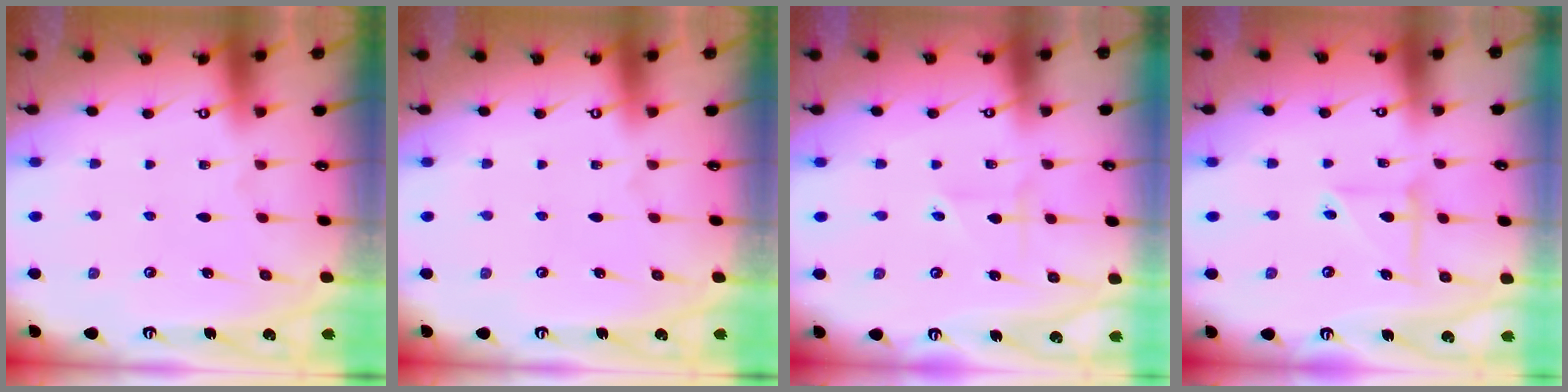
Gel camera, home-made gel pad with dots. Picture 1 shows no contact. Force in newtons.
{"total": 0.0}
{"total": 1.7, "press": 1.5, "slide": 0.9}
{"total": 7.2, "press": 7.1, "slide": 1.2}